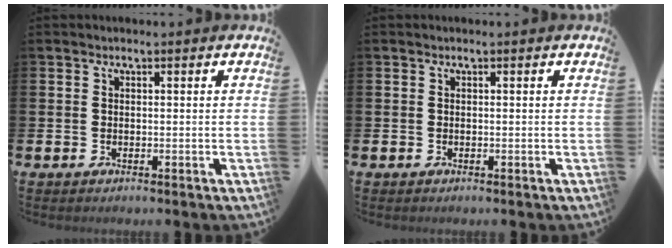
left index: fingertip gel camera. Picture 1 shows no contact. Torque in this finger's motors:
{"motor_torque": [-0.13, 0.12, 0.01, 0.01]}